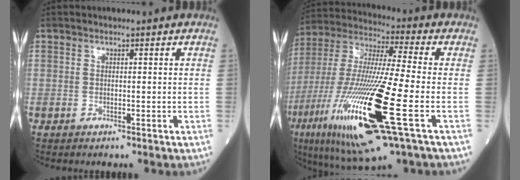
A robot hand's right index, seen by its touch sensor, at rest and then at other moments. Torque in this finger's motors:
{"motor_torque": [1.30, -0.84, 1.06, 0.21]}